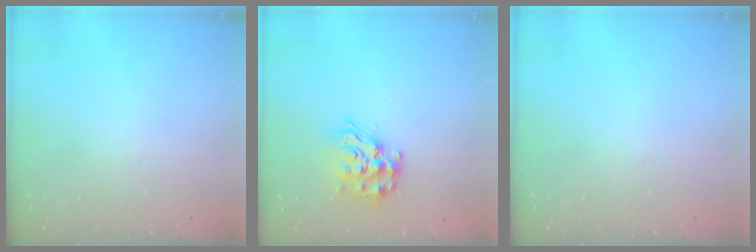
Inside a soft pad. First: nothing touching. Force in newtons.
{"total": 15.3, "press": 15.2, "slide": 1.0}
{"total": 0.0}